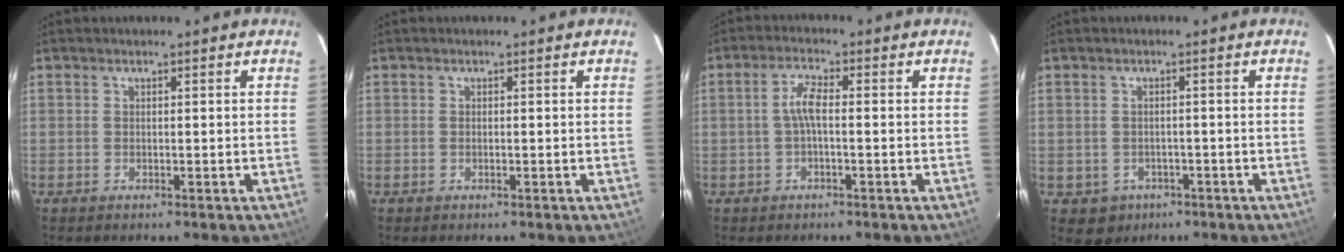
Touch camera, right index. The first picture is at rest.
{"total": 0.0}
{"total": 3.5, "force": [-0.4, 0.8, 3.3], "torque": [-0.070, 0.009, -0.008]}
{"total": 3.9, "force": [-1.4, 3.6, 0.7], "torque": [-0.024, 0.004, -0.009]}